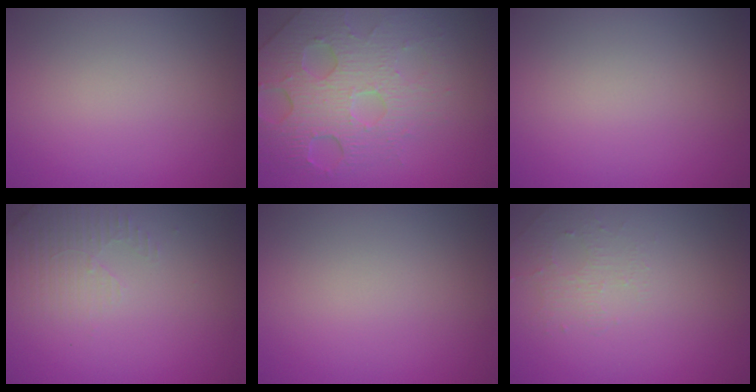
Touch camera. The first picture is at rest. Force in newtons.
{"total": 7.9, "press": 5.3, "slide": 5.9}
{"total": 0.0}
{"total": 2.3, "press": 2.2, "slide": 0.6}
{"total": 0.0}
{"total": 1.3, "press": 0.7, "slide": 1.2}